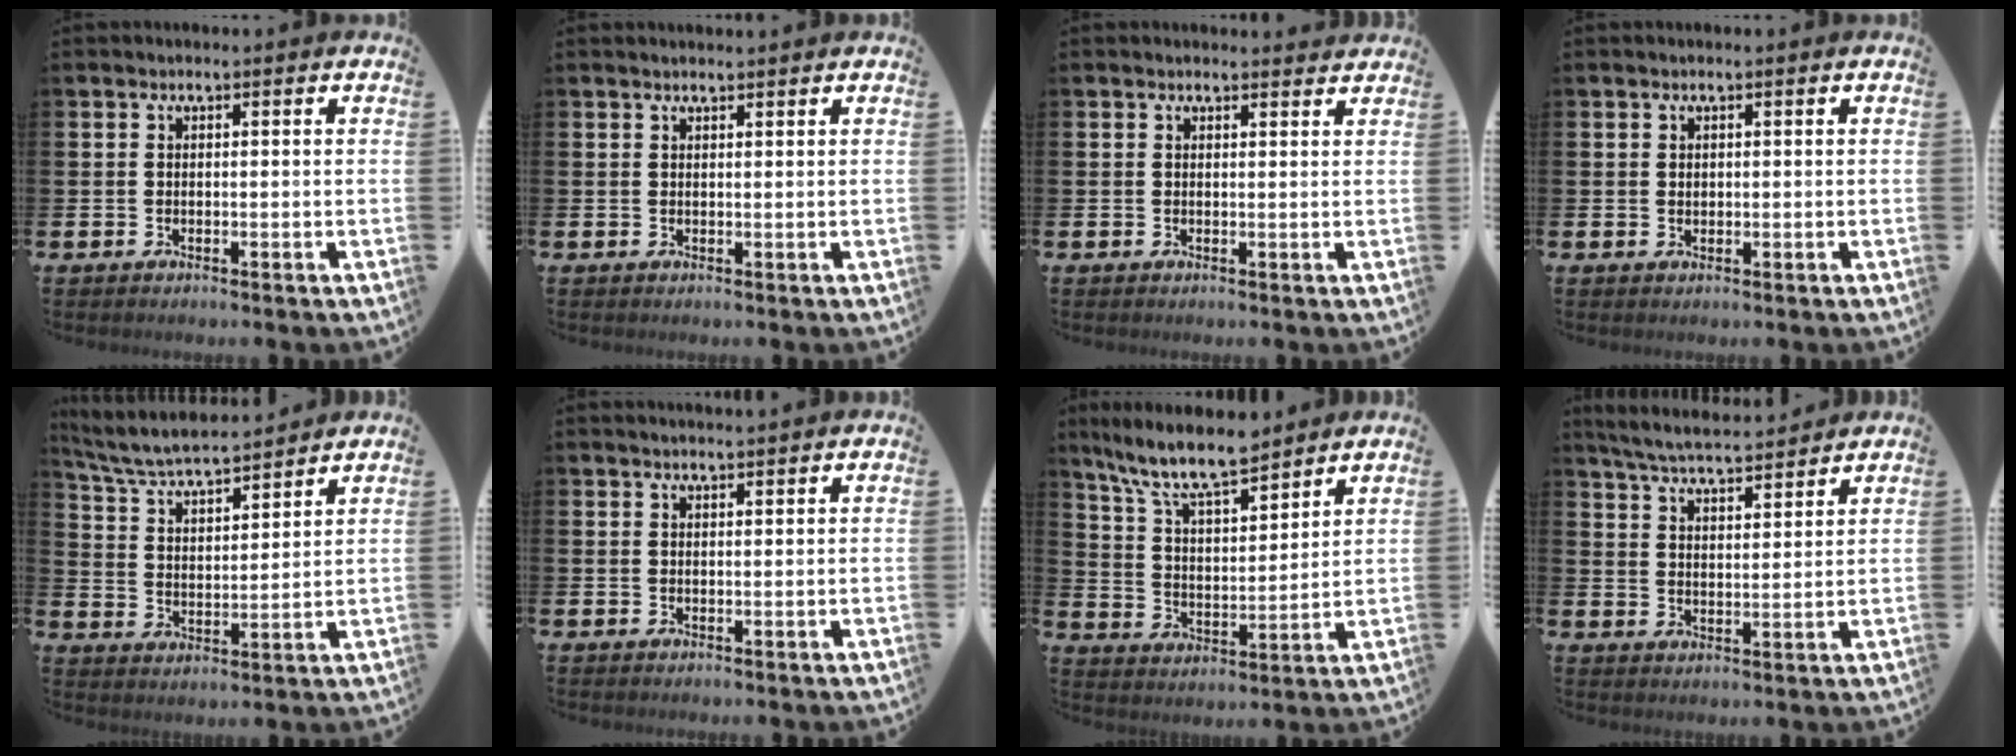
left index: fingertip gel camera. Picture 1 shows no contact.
{"total": 0.9, "force": [0.9, 0.0, 0.2], "torque": [0.007, -0.004, 0.015]}
{"total": 1.2, "force": [1.2, 0.2, 0.0], "torque": [0.005, -0.003, 0.021]}
{"total": 0.7, "force": [0.5, 0.5, 0.2], "torque": [0.006, -0.001, 0.006]}
{"total": 6.1, "force": [5.9, 0.5, 1.8], "torque": [-0.066, -0.042, 0.100]}
{"total": 1.7, "force": [1.7, -0.1, 0.1], "torque": [-0.001, -0.008, 0.030]}
{"total": 10.3, "force": [9.1, 1.9, 4.5], "torque": [-0.115, -0.047, 0.162]}
{"total": 5.7, "force": [5.5, 0.3, 1.2], "torque": [-0.049, -0.032, 0.099]}